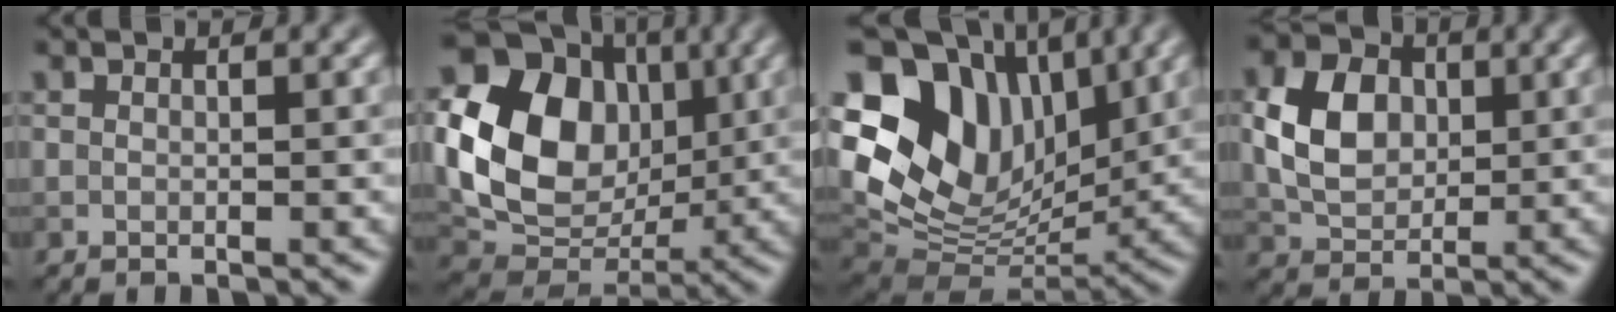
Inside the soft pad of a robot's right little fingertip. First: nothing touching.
{"total": 12.5, "force": [1.6, 9.8, 7.7], "torque": [-0.155, -0.007, 0.025]}
{"total": 14.5, "force": [5.4, 10.2, 8.8], "torque": [-0.176, 0.015, 0.107]}
{"total": 5.8, "force": [0.7, 4.4, 3.8], "torque": [-0.080, 0.007, 0.012]}